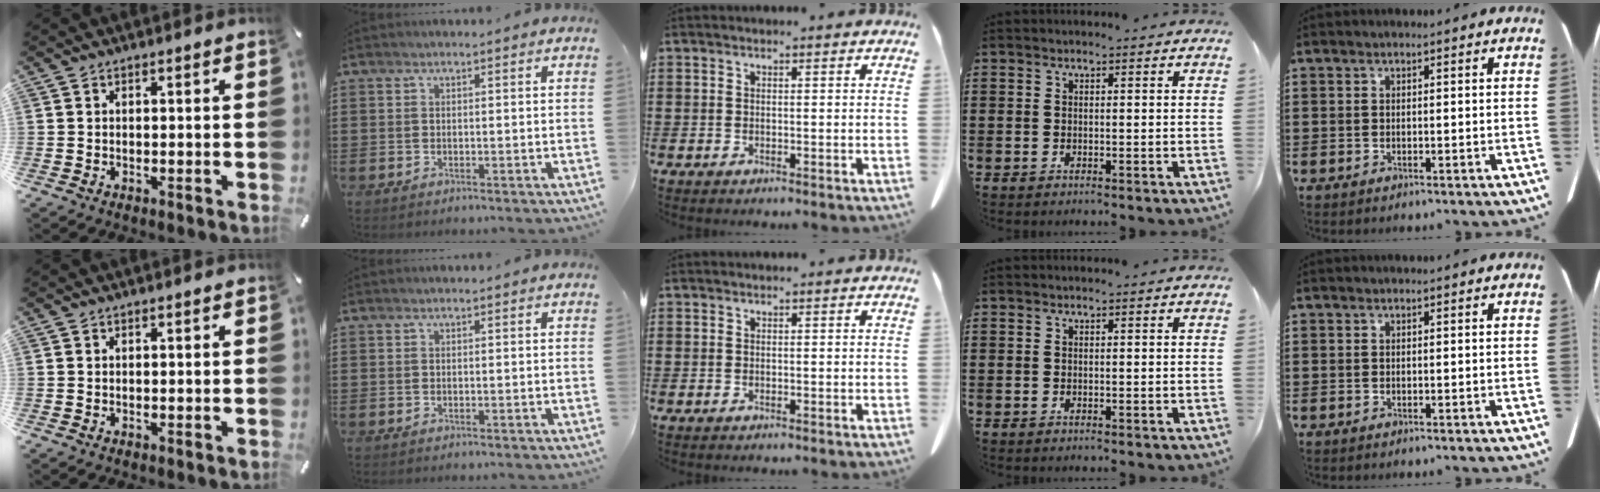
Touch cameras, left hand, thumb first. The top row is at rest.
{}